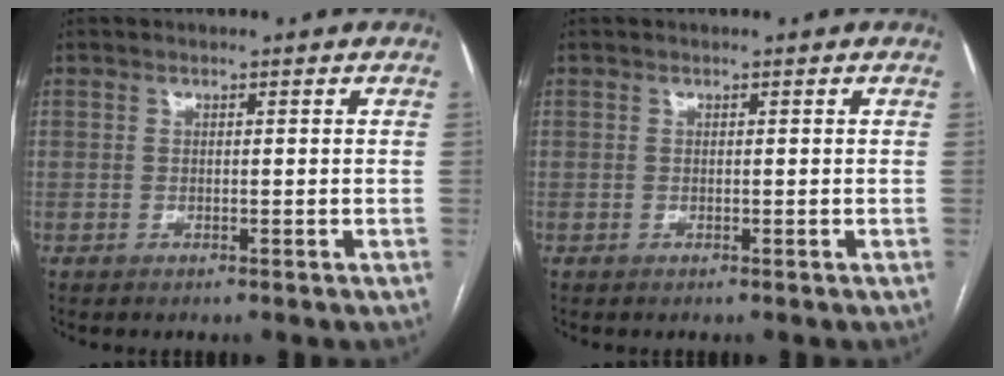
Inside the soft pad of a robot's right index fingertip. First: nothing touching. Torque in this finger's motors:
{"motor_torque": [0.00, 0.00, 0.00, 0.00]}